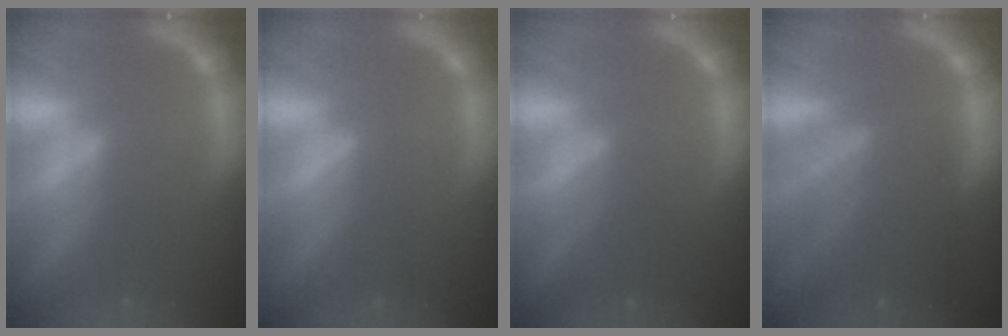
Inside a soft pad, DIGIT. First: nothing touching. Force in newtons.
{"total": 0.0}
{"total": 2.5}
{"total": 8.0}